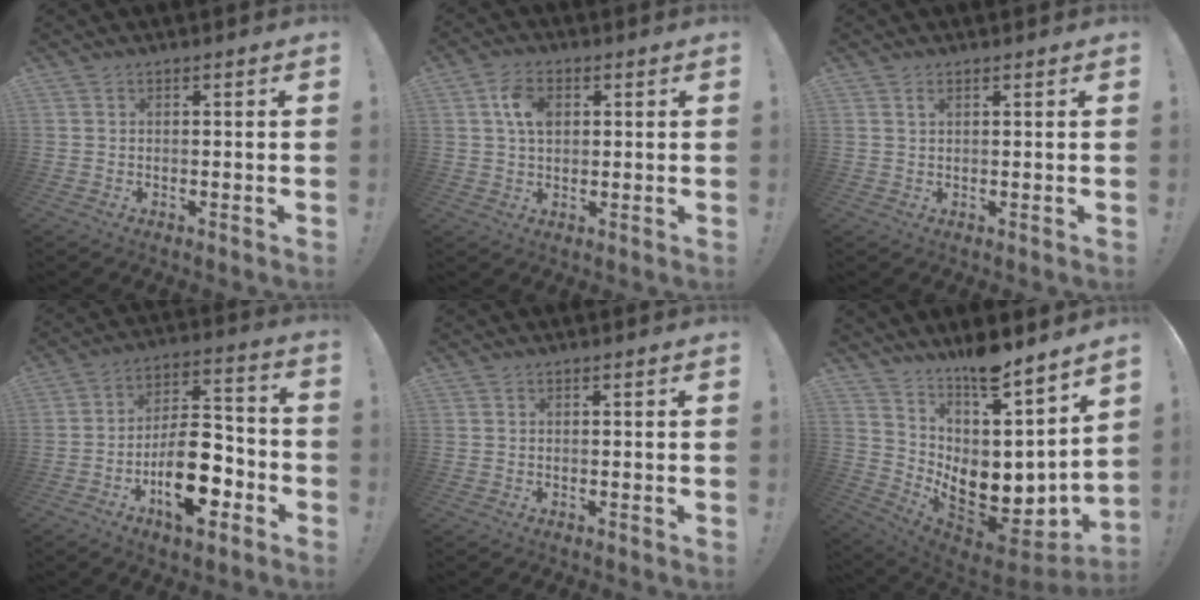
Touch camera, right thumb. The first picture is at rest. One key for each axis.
{"total": 7.6, "fx": 1.9, "fy": 5.1, "fz": 5.3, "tx": -0.084, "ty": 0.007, "tz": 0.036}
{"total": 1.3, "fx": 0.8, "fy": 0.6, "fz": 0.9, "tx": -0.016, "ty": 0.000, "tz": 0.013}
{"total": 18.6, "fx": -8.0, "fy": 9.2, "fz": 14.0, "tx": -0.226, "ty": 0.060, "tz": -0.121}
{"total": 0.0}
{"total": 11.7, "fx": 4.8, "fy": 6.6, "fz": 8.3, "tx": -0.115, "ty": -0.076, "tz": 0.097}